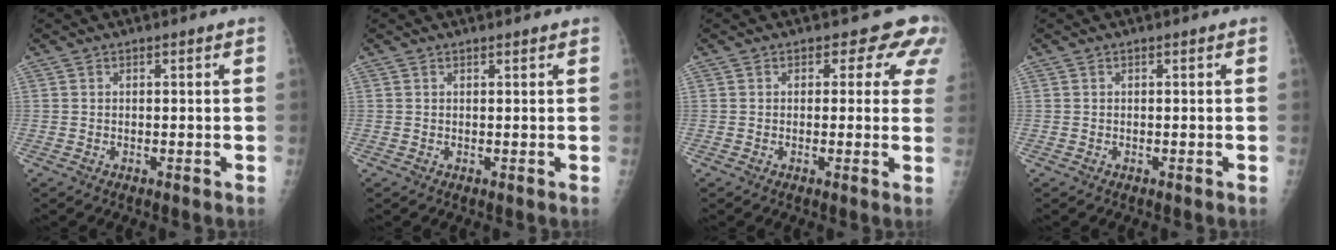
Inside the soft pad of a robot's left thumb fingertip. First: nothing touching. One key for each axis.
{"total": 0.6, "fx": 0.5, "fy": 0.1, "fz": 0.2, "tx": -0.005, "ty": -0.002, "tz": 0.009}
{"total": 5.7, "fx": 3.5, "fy": 3.7, "fz": 2.5, "tx": 0.009, "ty": -0.012, "tz": 0.019}
{"total": 0.0}